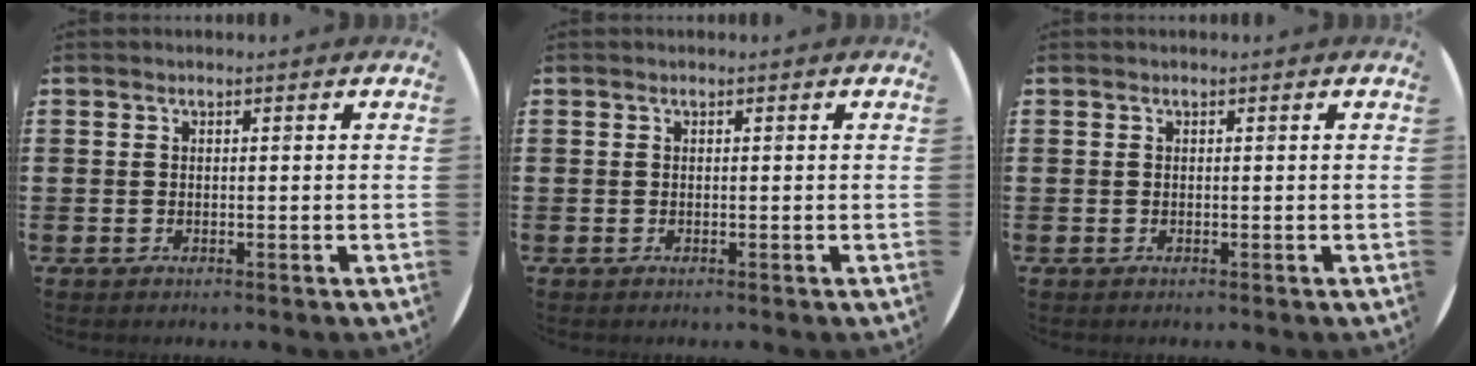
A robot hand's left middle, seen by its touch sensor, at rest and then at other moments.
{"total": 0.0}
{"total": 0.0}